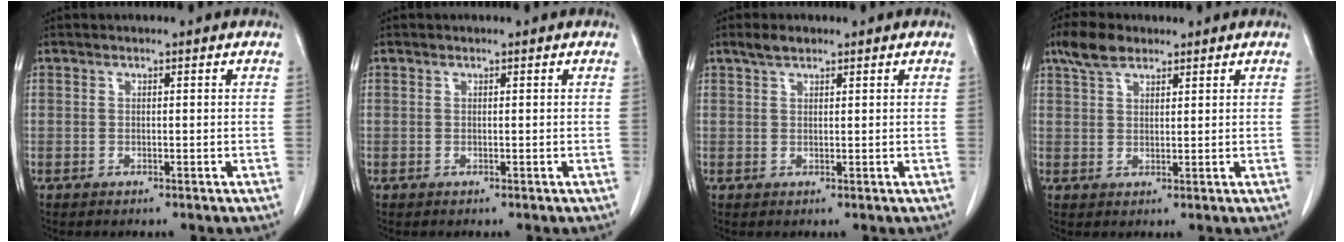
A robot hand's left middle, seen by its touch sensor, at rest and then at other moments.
{"total": 0.0}
{"total": 2.1, "force": [1.6, 0.8, 1.1], "torque": [-0.027, 0.009, 0.032]}
{"total": 4.8, "force": [3.4, 2.1, 2.5], "torque": [-0.059, 0.015, 0.069]}